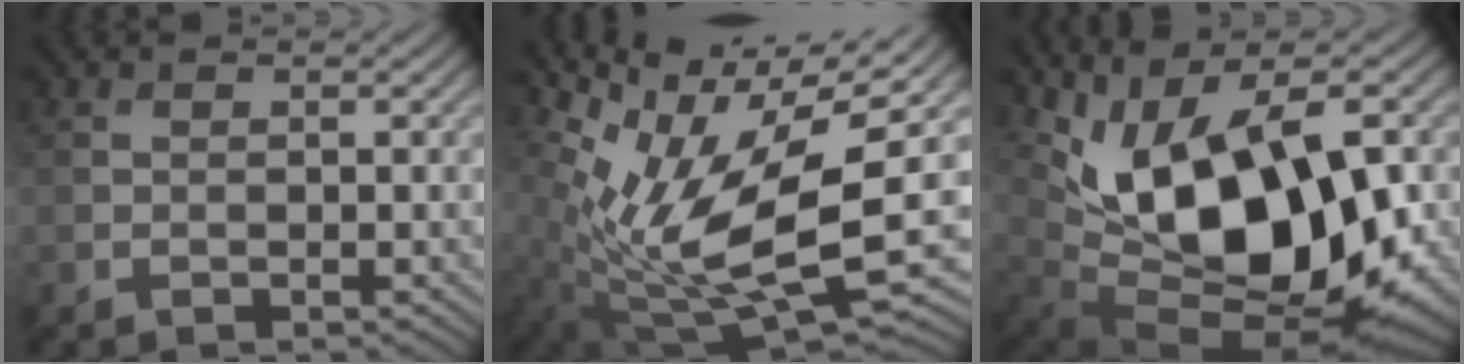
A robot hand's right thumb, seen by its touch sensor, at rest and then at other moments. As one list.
[{"total": 14.4, "force": [1.0, 6.3, 12.9], "torque": [-0.254, -0.023, 0.021]}, {"total": 15.0, "force": [1.7, 8.6, 12.2], "torque": [-0.222, -0.014, 0.027]}]